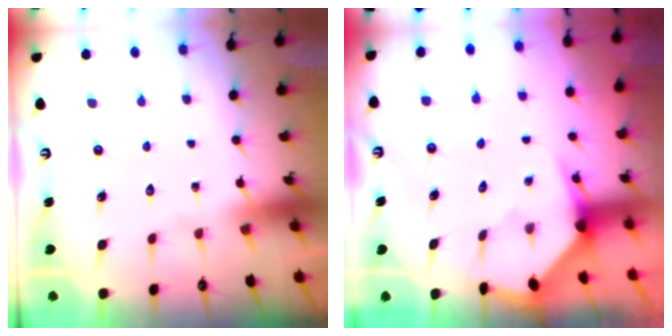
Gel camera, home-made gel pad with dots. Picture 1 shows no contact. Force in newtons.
{"total": 3.3, "press": 3.3, "slide": 0.3}